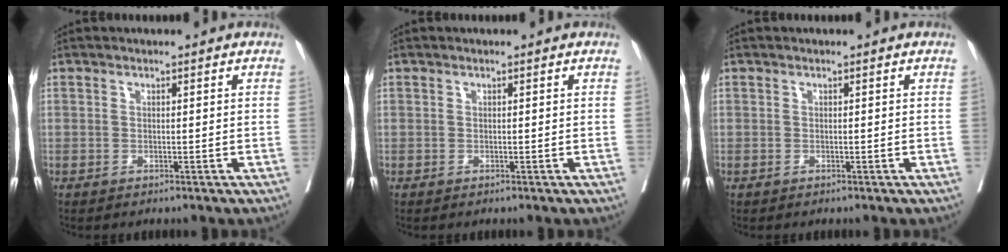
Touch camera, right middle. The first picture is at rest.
{"total": 0.0}
{"total": 0.0}